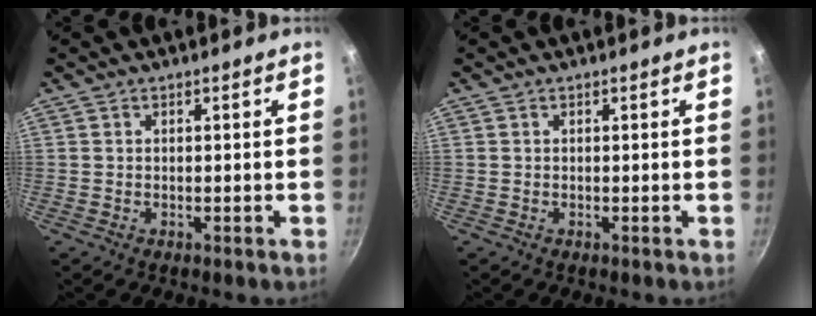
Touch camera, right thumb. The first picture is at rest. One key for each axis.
{"total": 0.0}